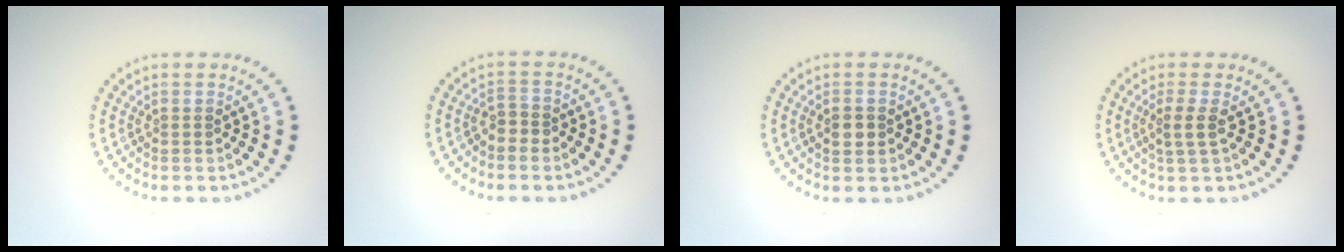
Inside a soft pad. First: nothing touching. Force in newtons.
{"total": 1.5, "press": 1.2, "slide": 0.8}
{"total": 1.5, "press": 1.5, "slide": 0.3}
{"total": 1.6, "press": 1.3, "slide": 1.0}